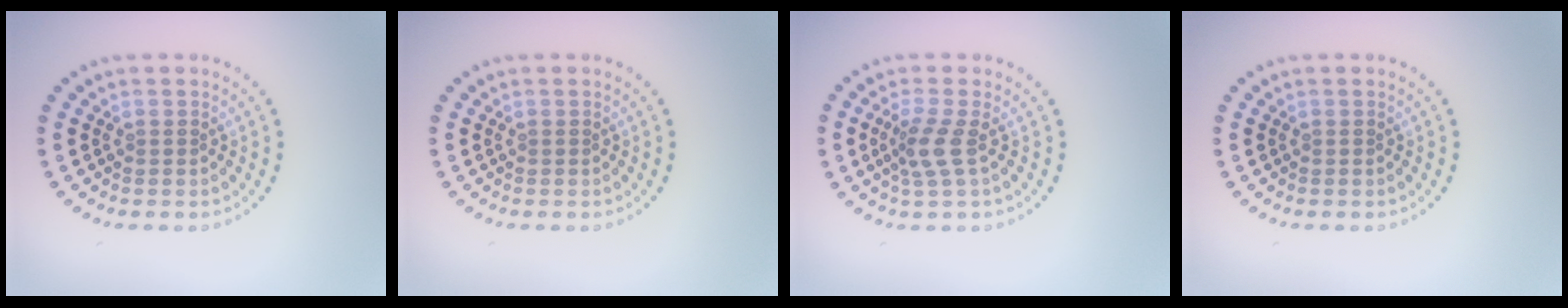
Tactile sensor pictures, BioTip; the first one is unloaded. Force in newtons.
{"total": 0.0}
{"total": 2.4, "press": 1.8, "slide": 1.6}
{"total": 0.0}